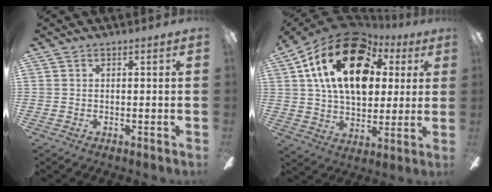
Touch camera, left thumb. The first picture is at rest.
{"total": 23.6, "force": [8.9, 14.4, 16.4], "torque": [-0.299, -0.023, 0.149]}